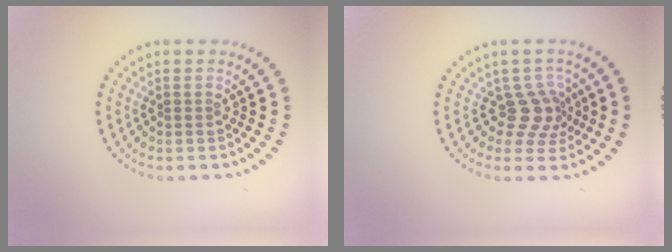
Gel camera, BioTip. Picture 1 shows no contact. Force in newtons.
{"total": 2.8, "press": 2.0, "slide": 2.0}